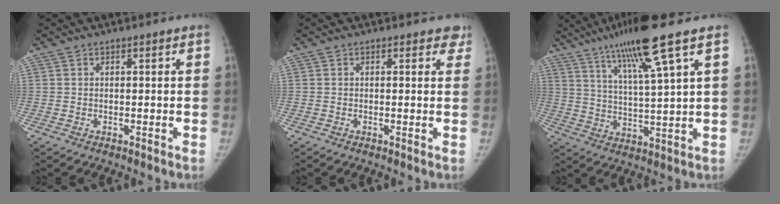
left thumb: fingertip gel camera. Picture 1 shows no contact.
{"total": 2.4, "force": [1.9, 1.4, 0.6], "torque": [0.025, -0.006, 0.004]}
{"total": 13.6, "force": [8.2, -0.1, 10.9], "torque": [-0.190, -0.027, 0.146]}